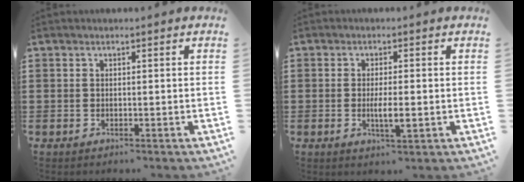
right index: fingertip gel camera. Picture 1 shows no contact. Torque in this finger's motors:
{"motor_torque": [0.96, 0.01, 0.12, 0.05]}